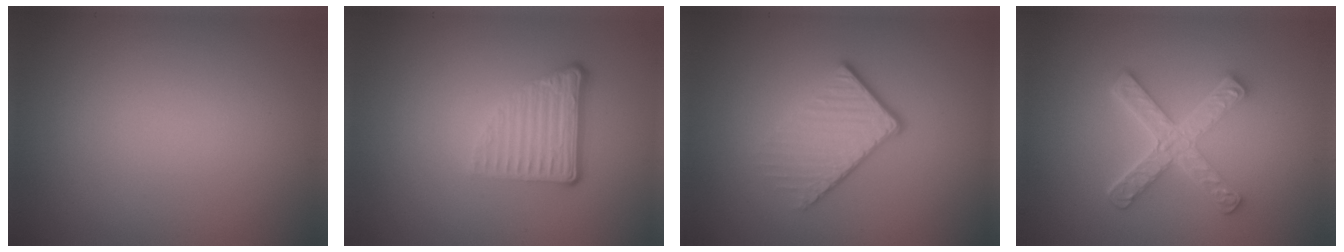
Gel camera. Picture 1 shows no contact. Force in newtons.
{"total": 3.7, "press": 2.5, "slide": 2.8}
{"total": 3.9, "press": 2.7, "slide": 2.9}
{"total": 5.0, "press": 3.7, "slide": 3.3}